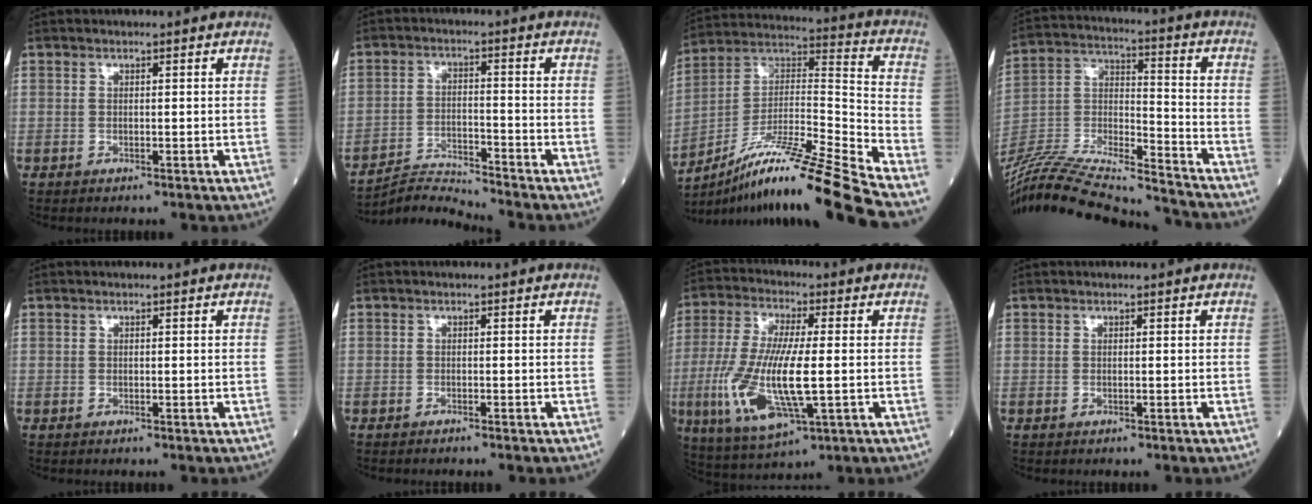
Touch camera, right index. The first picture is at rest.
{"total": 5.8, "force": [-5.5, -1.7, -0.8], "torque": [-0.001, -0.010, -0.101]}
{"total": 20.7, "force": [-16.3, -2.1, 12.7], "torque": [-0.223, -0.006, -0.295]}
{"total": 27.5, "force": [-25.6, 2.1, 9.8], "torque": [-0.210, -0.028, -0.421]}
{"total": 0.0}
{"total": 1.3, "force": [-1.1, -0.1, 0.6], "torque": [-0.010, 0.000, -0.015]}
{"total": 14.5, "force": [-2.3, 3.3, 14.0], "torque": [-0.300, -0.017, -0.037]}
{"total": 0.0}